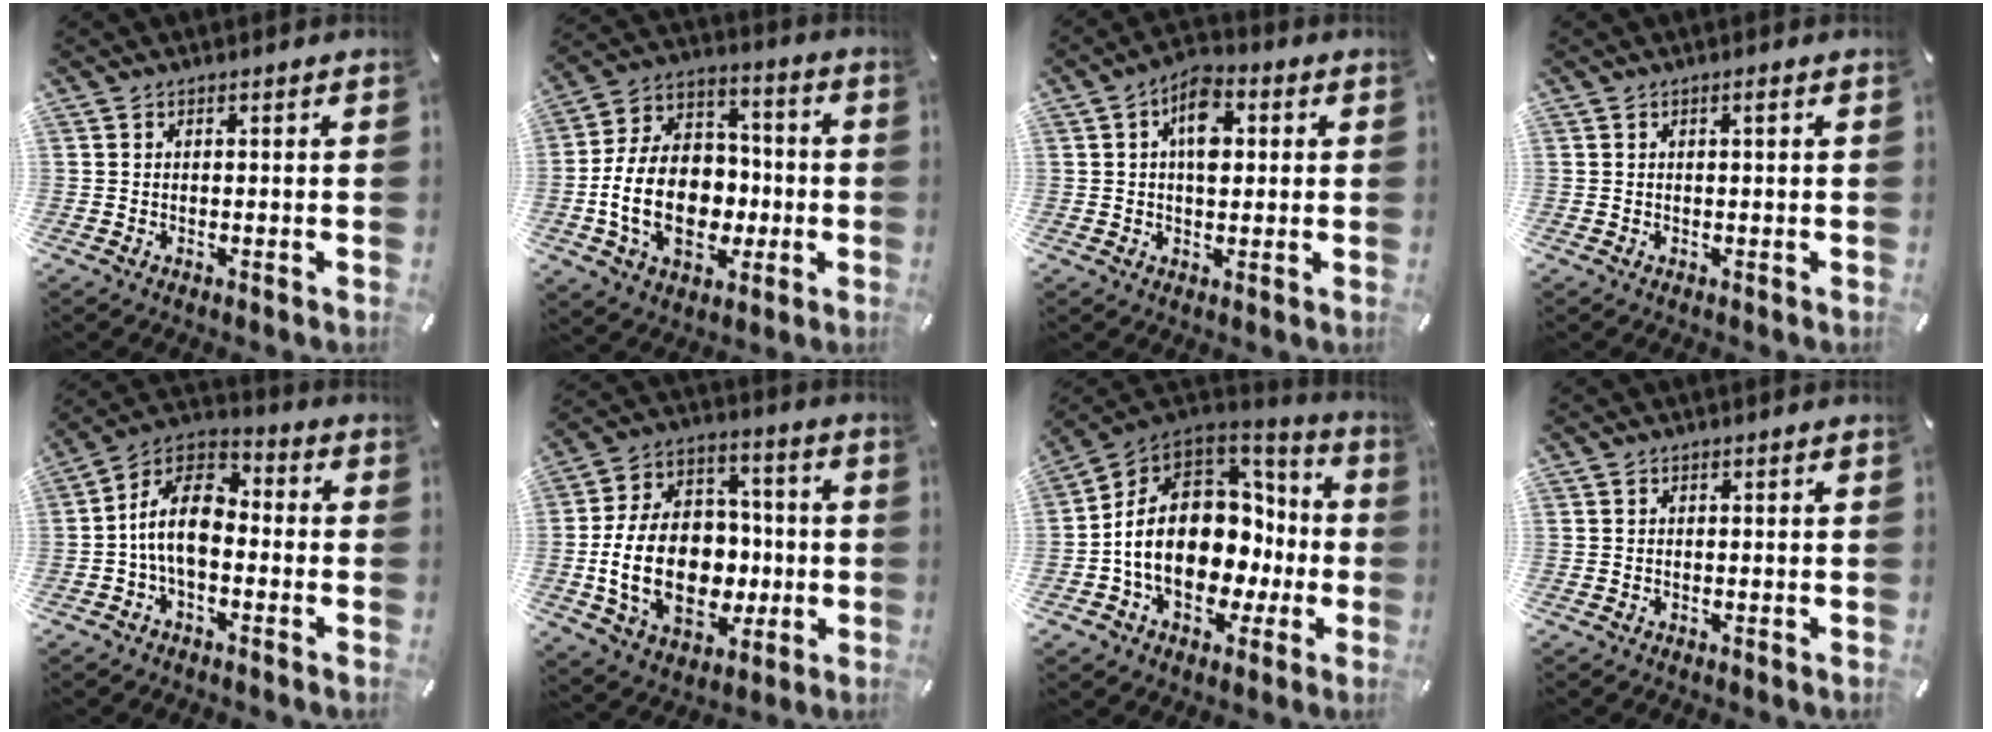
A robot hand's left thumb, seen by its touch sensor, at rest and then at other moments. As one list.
[{"total": 18.6, "force": [-3.9, 13.8, 11.9], "torque": [-0.250, 0.018, -0.063]}, {"total": 8.4, "force": [1.7, 5.2, 6.4], "torque": [-0.084, -0.002, 0.026]}, {"total": 0.8, "force": [0.2, 0.0, 0.8], "torque": [-0.015, 0.001, 0.002]}, {"total": 12.5, "force": [-2.7, 7.5, 9.6], "torque": [-0.200, 0.018, -0.050]}, {"total": 20.8, "force": [-3.2, 15.4, 13.5], "torque": [-0.275, 0.010, -0.044]}, {"total": 19.2, "force": [-1.6, 14.9, 12.1], "torque": [-0.215, -0.003, -0.014]}, {"total": 0.0}]